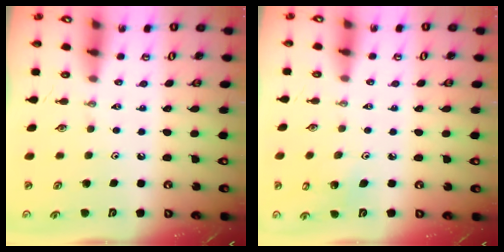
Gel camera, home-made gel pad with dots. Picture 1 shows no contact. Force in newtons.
{"total": 4.1, "press": 4.0, "slide": 0.5}